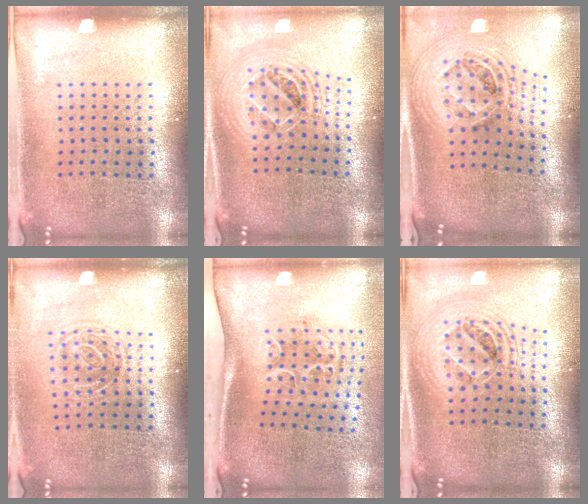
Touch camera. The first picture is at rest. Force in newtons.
{"total": 2.1, "press": 1.6, "slide": 1.4}
{"total": 2.3, "press": 1.7, "slide": 1.5}
{"total": 1.3, "press": 1.1, "slide": 0.7}
{"total": 1.5, "press": 1.3, "slide": 0.8}
{"total": 2.1, "press": 1.6, "slide": 1.4}